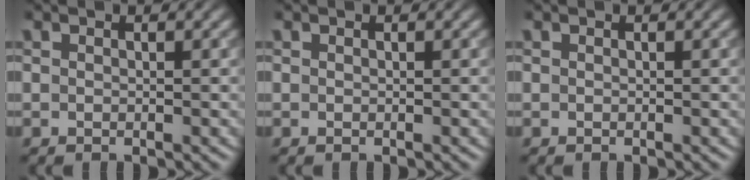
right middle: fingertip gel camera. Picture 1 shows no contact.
{"total": 0.0}
{"total": 0.0}